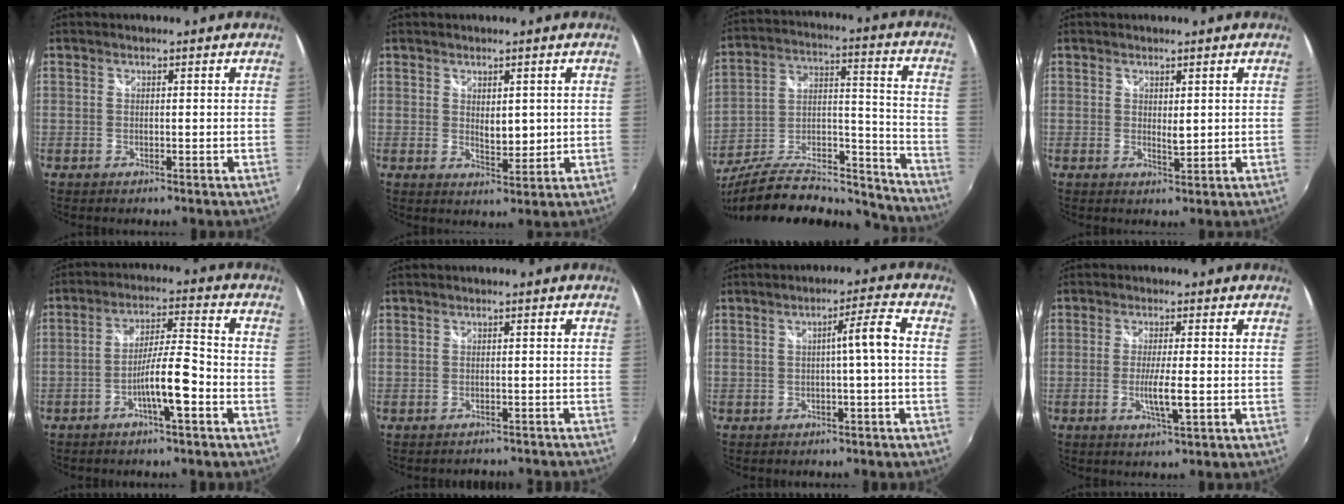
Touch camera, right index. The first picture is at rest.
{"total": 3.4, "force": [0.8, 1.8, 2.7], "torque": [-0.040, -0.003, 0.015]}
{"total": 26.0, "force": [-21.8, 7.7, 11.9], "torque": [-0.198, 0.009, -0.321]}
{"total": 1.4, "force": [0.5, 0.6, 1.1], "torque": [-0.017, -0.002, 0.007]}
{"total": 7.5, "force": [-3.8, 0.3, 6.5], "torque": [-0.119, 0.008, -0.064]}
{"total": 7.1, "force": [-6.5, 1.9, 2.1], "torque": [-0.041, -0.010, -0.076]}
{"total": 4.3, "force": [-0.6, -0.7, 4.2], "torque": [-0.074, 0.006, -0.007]}
{"total": 4.4, "force": [-1.1, -0.1, 4.3], "torque": [-0.080, -0.009, -0.021]}